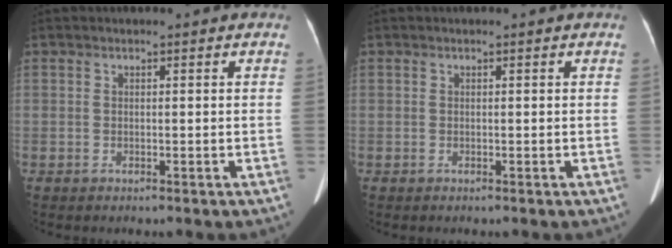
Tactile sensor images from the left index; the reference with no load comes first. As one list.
[{"total": 0.0}]